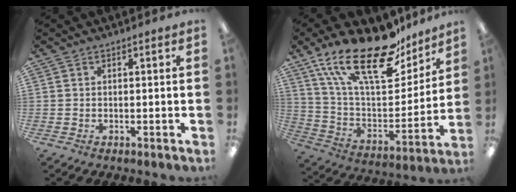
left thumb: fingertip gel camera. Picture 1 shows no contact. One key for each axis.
{"total": 26.1, "fx": 17.8, "fy": 10.4, "fz": 15.9, "tx": -0.277, "ty": -0.105, "tz": 0.307}